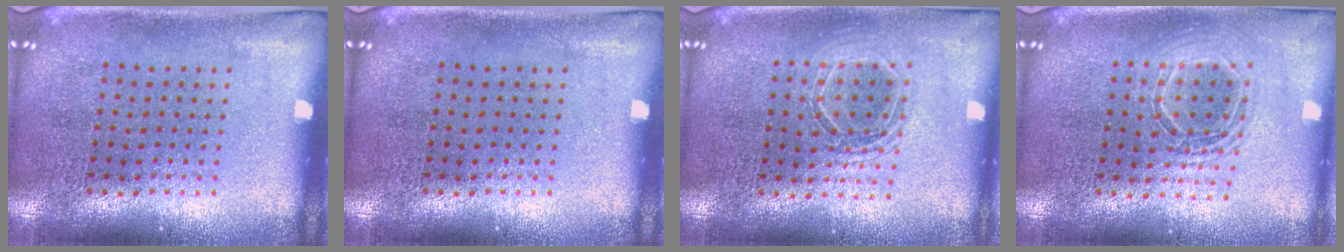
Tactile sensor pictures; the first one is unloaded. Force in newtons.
{"total": 0.0}
{"total": 1.5, "press": 1.4, "slide": 0.7}
{"total": 1.7, "press": 1.4, "slide": 0.9}